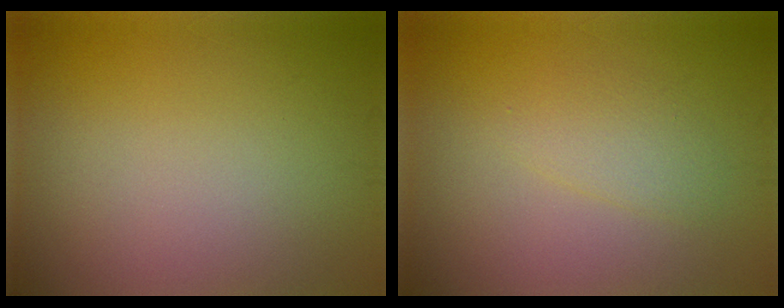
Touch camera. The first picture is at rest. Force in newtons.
{"total": 1.8, "press": 1.8, "slide": 0.1}